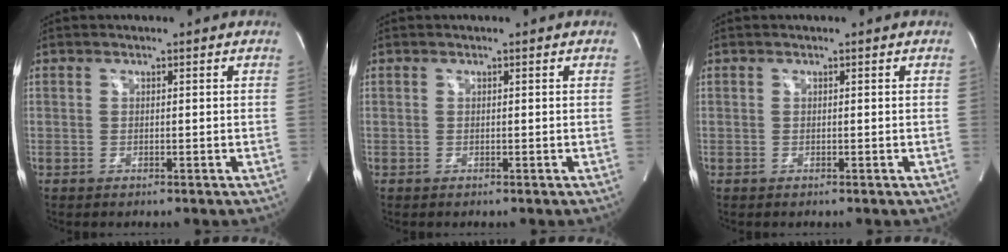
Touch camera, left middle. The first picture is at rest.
{"total": 0.0}
{"total": 0.0}